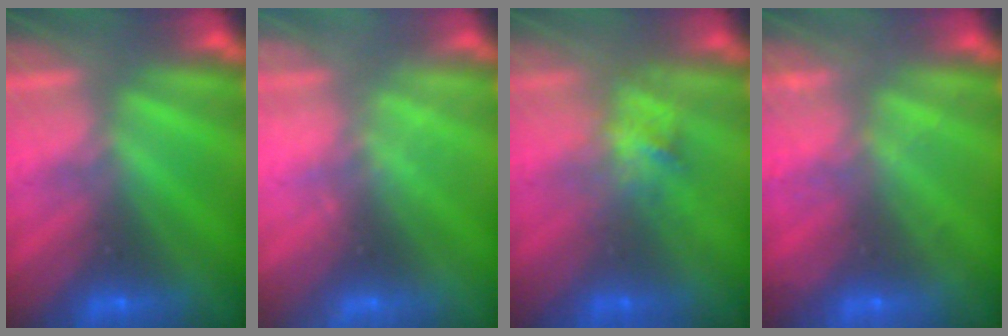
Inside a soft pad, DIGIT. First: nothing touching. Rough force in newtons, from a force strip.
{"total": 2.3}
{"total": 2.8}
{"total": 2.1}